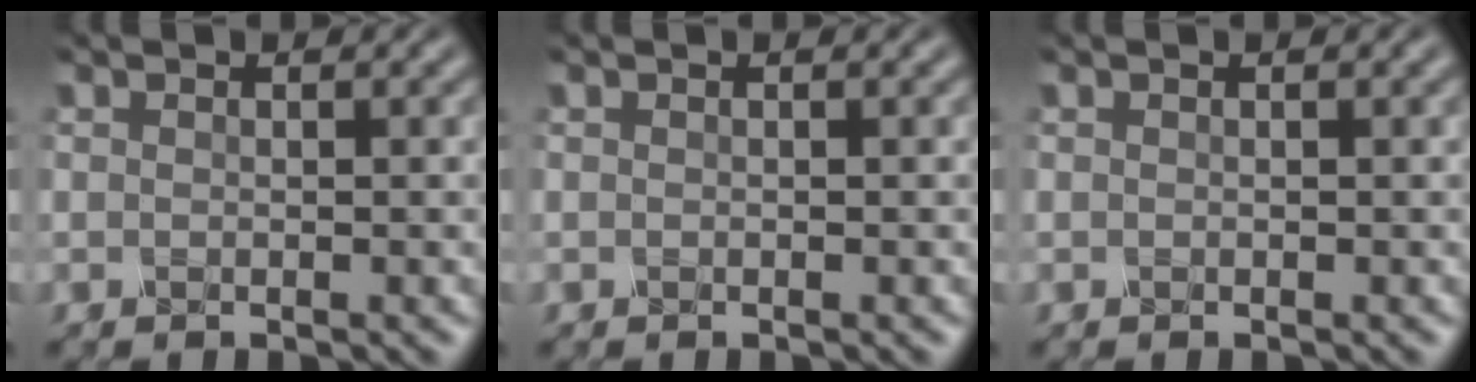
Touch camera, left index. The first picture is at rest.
{"total": 0.0}
{"total": 0.7, "force": [0.3, 0.2, 0.6], "torque": [-0.009, 0.002, 0.003]}